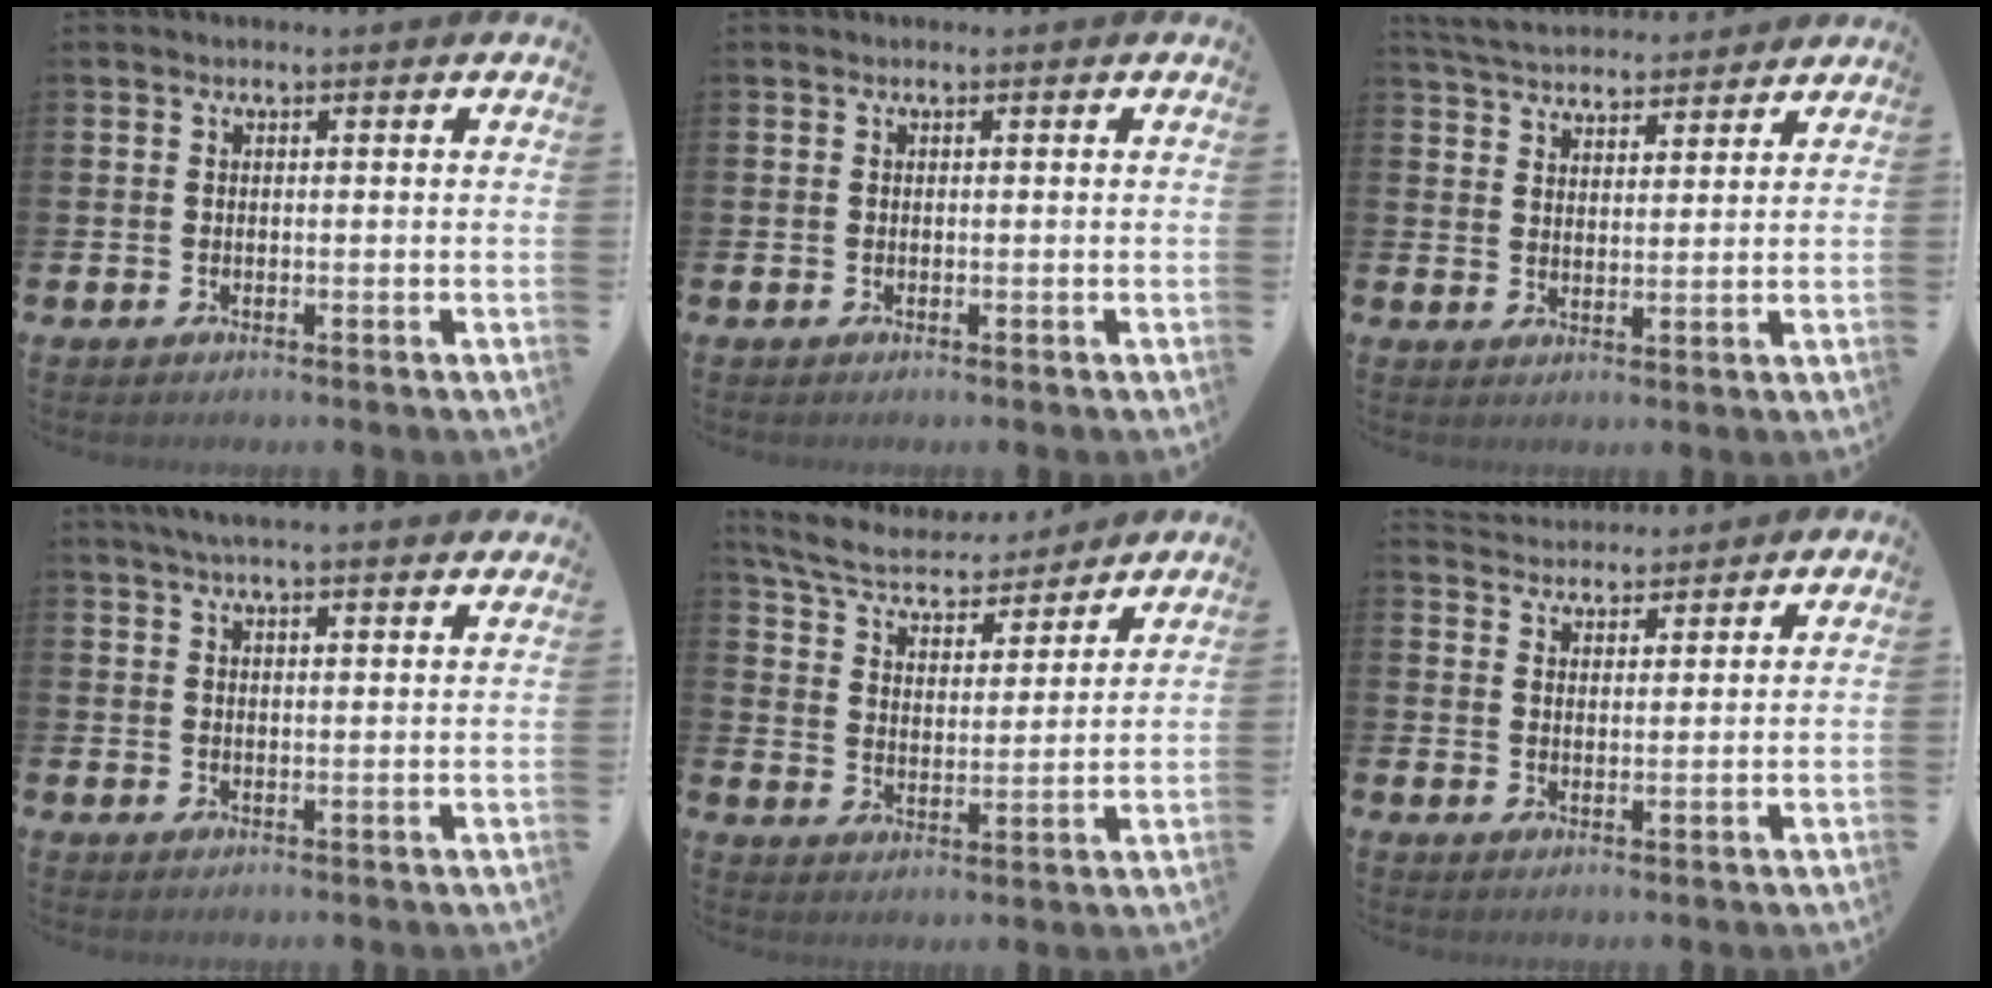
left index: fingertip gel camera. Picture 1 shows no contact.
{"total": 0.0}
{"total": 5.1, "force": [5.0, 0.8, 0.3], "torque": [-0.023, -0.025, 0.090]}
{"total": 4.0, "force": [3.8, -0.2, 1.3], "torque": [-0.031, -0.010, 0.068]}
{"total": 7.2, "force": [6.7, 1.8, 2.0], "torque": [-0.071, -0.046, 0.115]}
{"total": 3.8, "force": [3.7, 0.7, -0.5], "torque": [-0.004, -0.019, 0.069]}